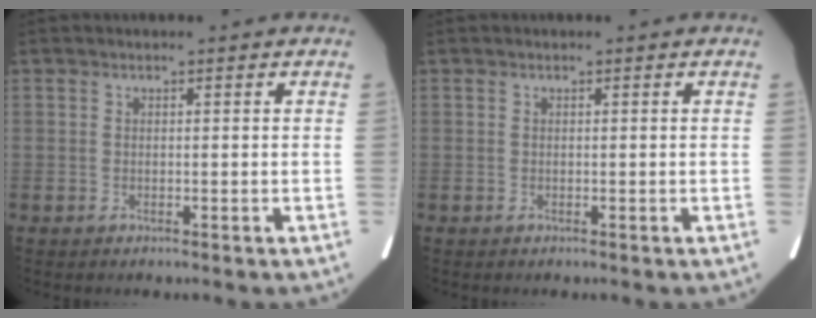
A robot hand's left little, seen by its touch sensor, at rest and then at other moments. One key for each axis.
{"total": 0.0}